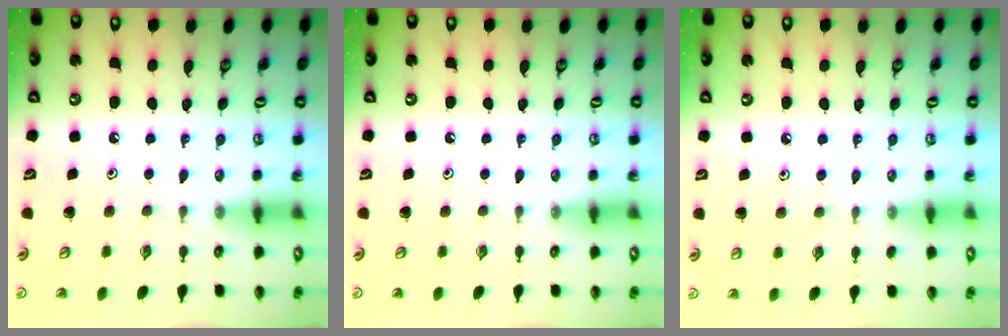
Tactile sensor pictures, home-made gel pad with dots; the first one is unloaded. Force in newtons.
{"total": 0.0}
{"total": 2.9, "press": 2.8, "slide": 0.4}